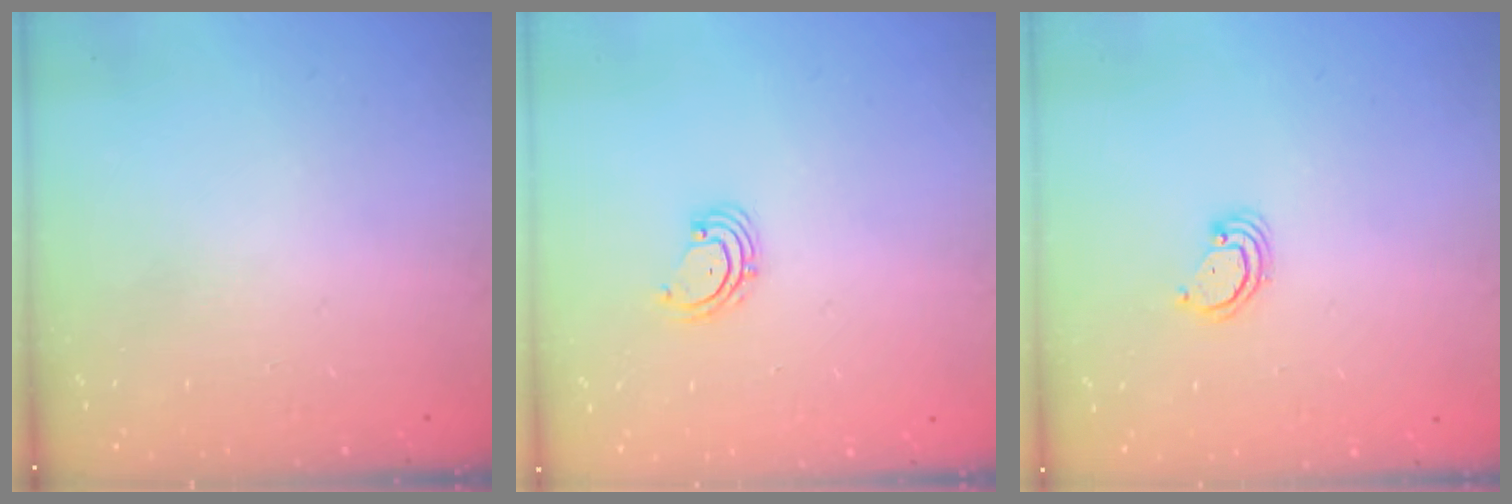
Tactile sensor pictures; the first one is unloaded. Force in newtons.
{"total": 2.5, "press": 2.4, "slide": 0.4}
{"total": 2.6, "press": 2.6, "slide": 0.2}